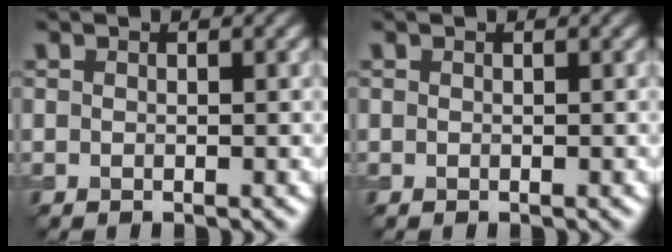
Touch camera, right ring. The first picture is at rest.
{"total": 0.0}